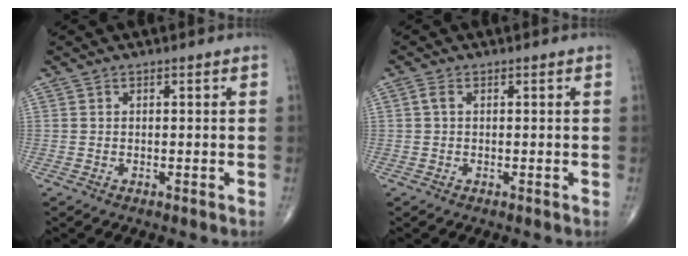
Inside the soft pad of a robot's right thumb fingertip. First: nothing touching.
{"total": 1.2, "force": [0.2, 0.7, 1.0], "torque": [-0.024, 0.006, 0.003]}